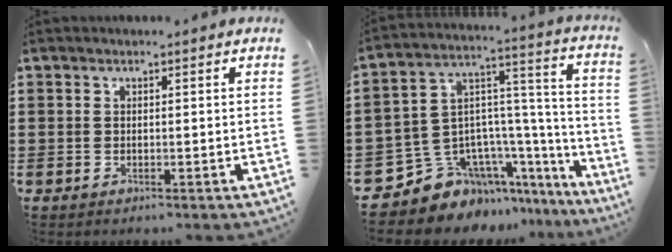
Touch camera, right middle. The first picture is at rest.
{"total": 9.1, "force": [-6.5, 6.1, 1.6], "torque": [-0.071, -0.013, -0.121]}